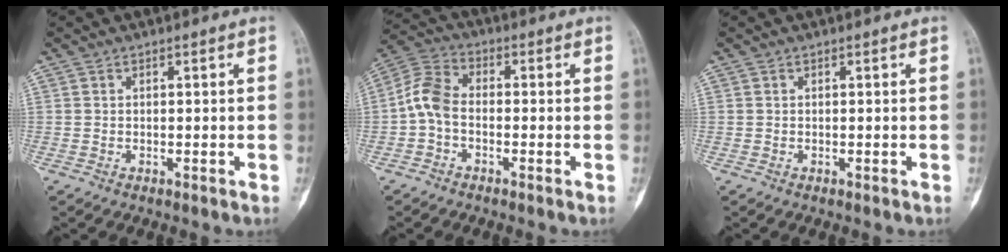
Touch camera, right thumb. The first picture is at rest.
{"total": 6.5, "force": [-1.4, 3.9, 5.0], "torque": [-0.101, 0.021, -0.042]}
{"total": 0.0}